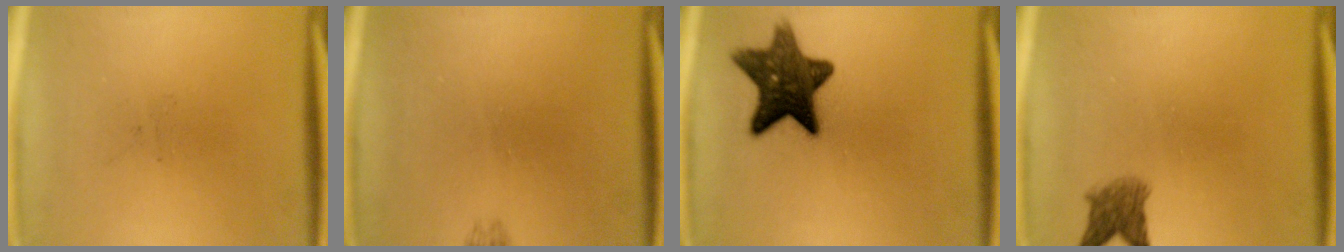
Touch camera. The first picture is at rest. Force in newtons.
{"total": 0.7}
{"total": 12.0}
{"total": 3.3}